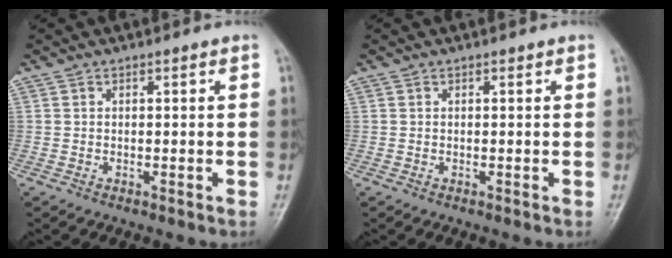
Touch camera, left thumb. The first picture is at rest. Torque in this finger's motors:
{"motor_torque": [0.00, 0.00, 0.03, -0.03, 0.00]}